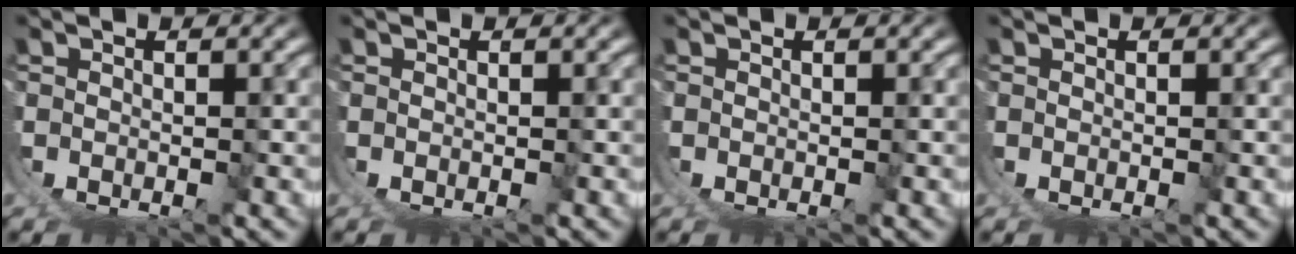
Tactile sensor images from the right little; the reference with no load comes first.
{"total": 0.0}
{"total": 0.0}
{"total": 0.0}